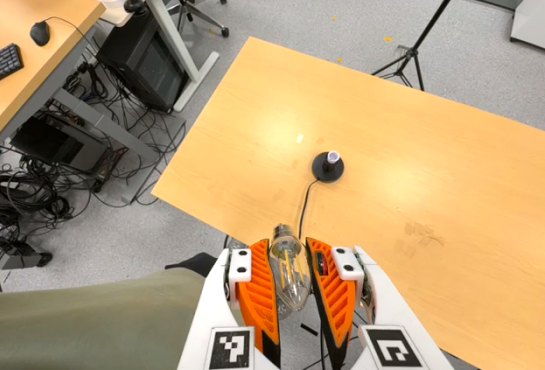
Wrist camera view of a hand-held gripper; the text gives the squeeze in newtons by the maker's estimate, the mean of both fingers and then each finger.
{"total": 21.5, "left": 24.2, "right": 18.8}